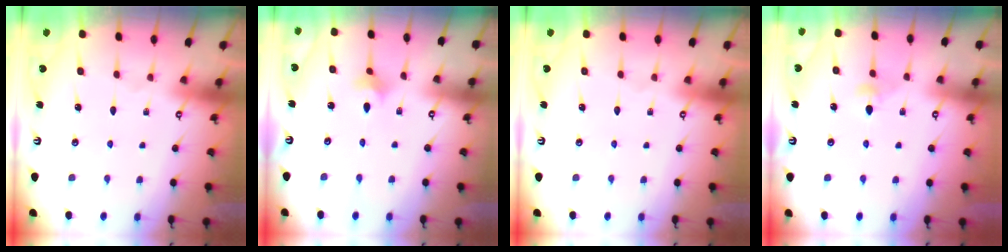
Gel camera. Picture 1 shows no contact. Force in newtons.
{"total": 3.5, "press": 3.4, "slide": 0.8}
{"total": 0.0}
{"total": 2.8, "press": 2.7, "slide": 0.4}